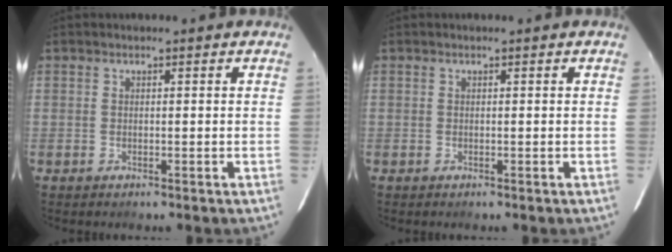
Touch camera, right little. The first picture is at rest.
{"total": 0.0}